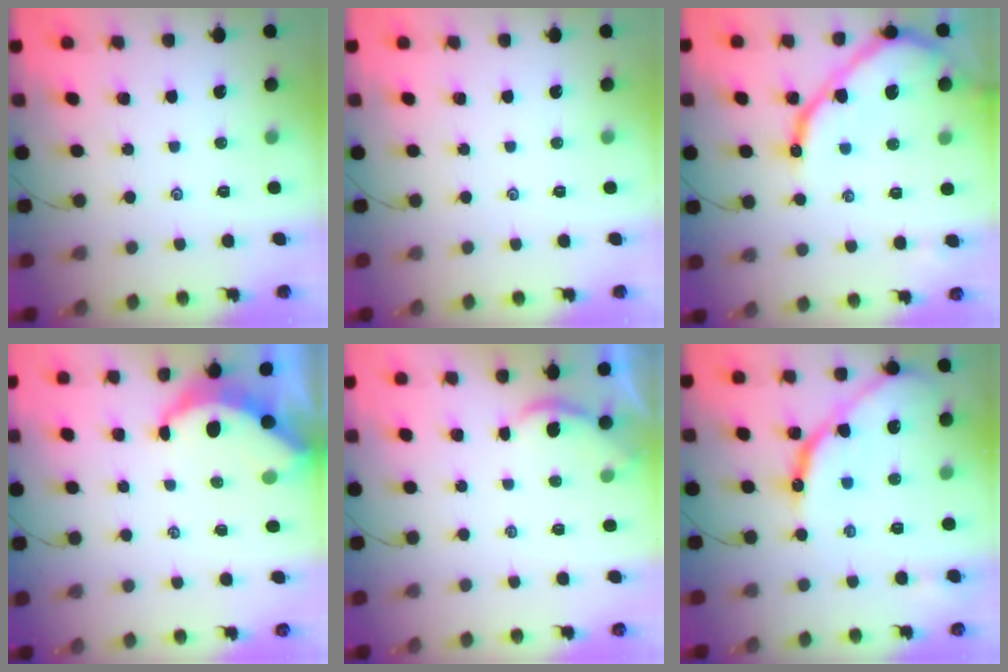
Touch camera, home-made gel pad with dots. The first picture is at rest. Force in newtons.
{"total": 0.0}
{"total": 13.0, "press": 12.9, "slide": 1.4}
{"total": 5.5, "press": 5.5, "slide": 0.0}
{"total": 1.2, "press": 1.1, "slide": 0.1}
{"total": 14.2, "press": 14.2, "slide": 1.2}